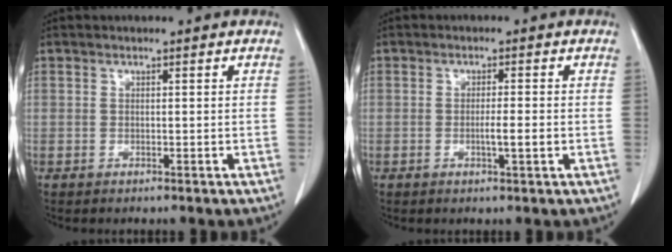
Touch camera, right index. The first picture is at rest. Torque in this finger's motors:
{"motor_torque": [0.60, -0.21, 0.24, 0.04]}